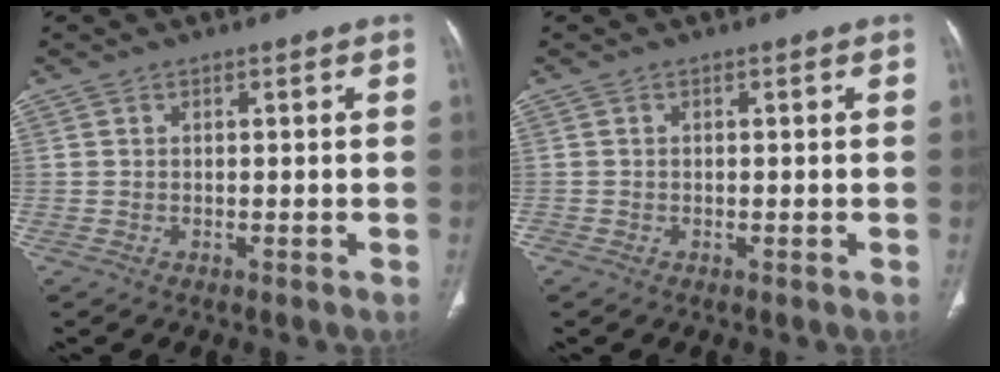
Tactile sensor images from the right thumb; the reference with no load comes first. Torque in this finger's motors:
{"motor_torque": [0.02, 0.03, -0.34, 0.28, 0.08]}